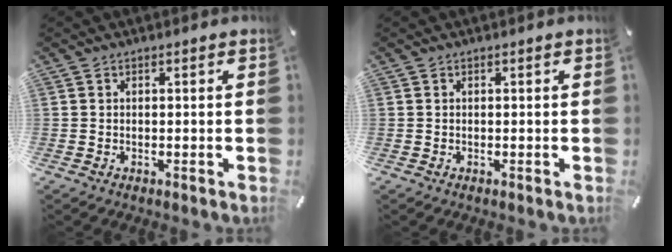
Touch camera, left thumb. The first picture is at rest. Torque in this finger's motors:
{"motor_torque": [-0.03, 0.05, 0.00, 0.00, 0.00]}